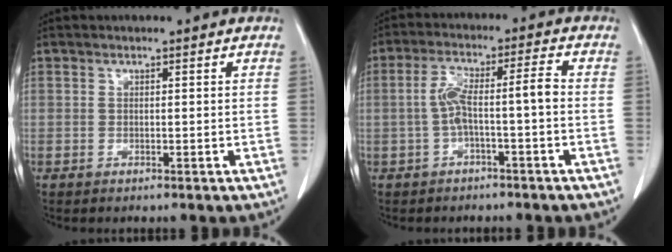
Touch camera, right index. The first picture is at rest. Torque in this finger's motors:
{"motor_torque": [0.61, -0.28, 0.34, 0.12]}